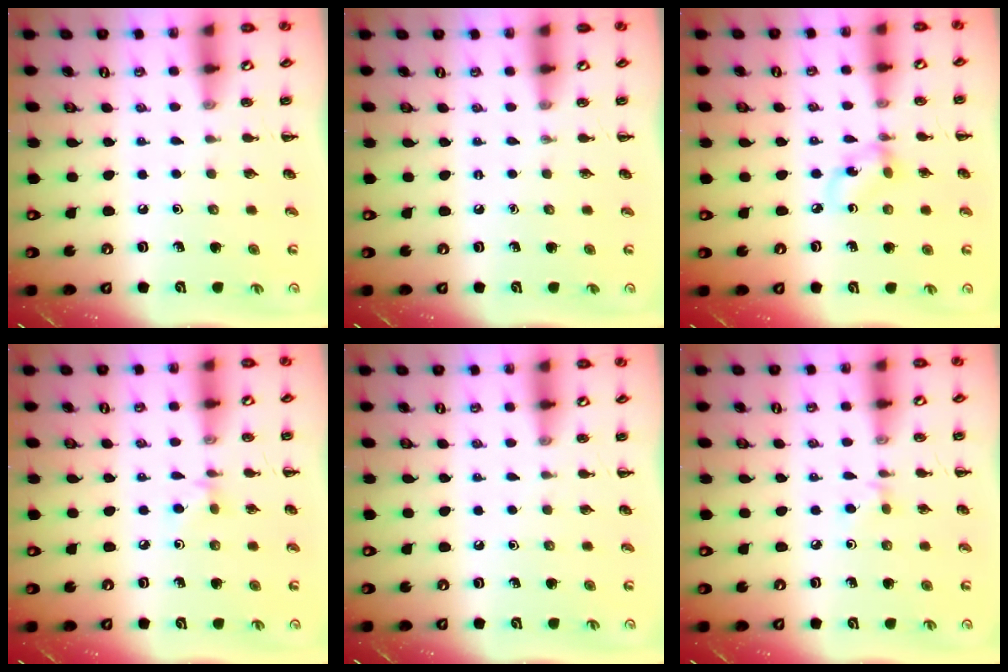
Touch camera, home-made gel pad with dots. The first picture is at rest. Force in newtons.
{"total": 0.0}
{"total": 4.8, "press": 4.8, "slide": 0.6}
{"total": 2.9, "press": 2.6, "slide": 1.2}
{"total": 0.0}
{"total": 2.9, "press": 2.7, "slide": 1.2}